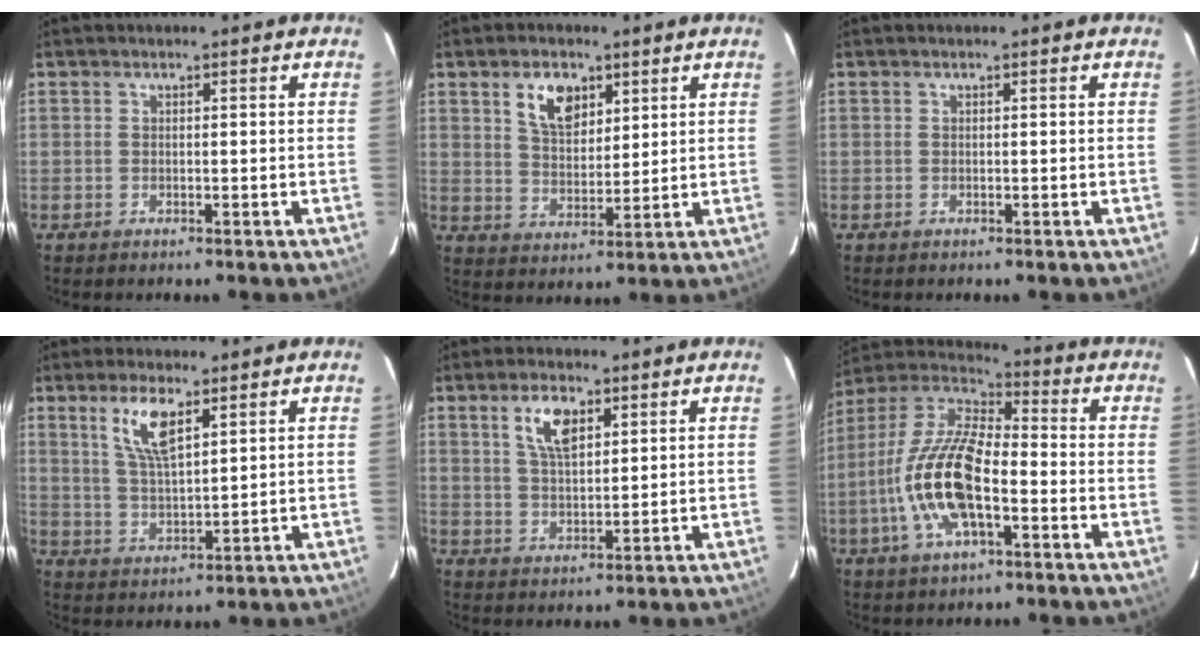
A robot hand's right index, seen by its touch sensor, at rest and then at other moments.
{"total": 7.7, "force": [3.9, 4.4, 4.9], "torque": [-0.084, 0.008, 0.076]}
{"total": 0.0}
{"total": 7.6, "force": [4.0, 2.4, 6.0], "torque": [-0.116, 0.001, 0.084]}
{"total": 6.8, "force": [3.3, 3.1, 5.1], "torque": [-0.093, 0.009, 0.065]}
{"total": 16.4, "force": [-4.9, 6.4, 14.3], "torque": [-0.293, -0.002, -0.099]}